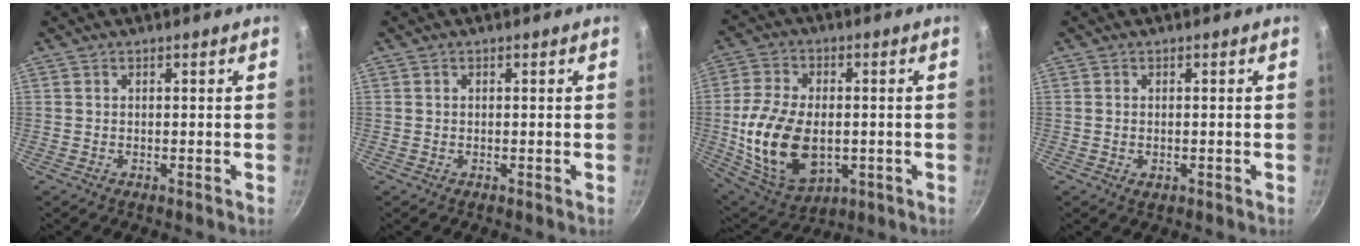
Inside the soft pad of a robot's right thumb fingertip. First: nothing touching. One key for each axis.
{"total": 0.0}
{"total": 18.1, "fx": -2.1, "fy": 11.4, "fz": 13.9, "tx": -0.254, "ty": -0.001, "tz": -0.023}
{"total": 1.4, "fx": -0.3, "fy": 0.9, "fz": 1.0, "tx": -0.016, "ty": -0.001, "tz": -0.004}